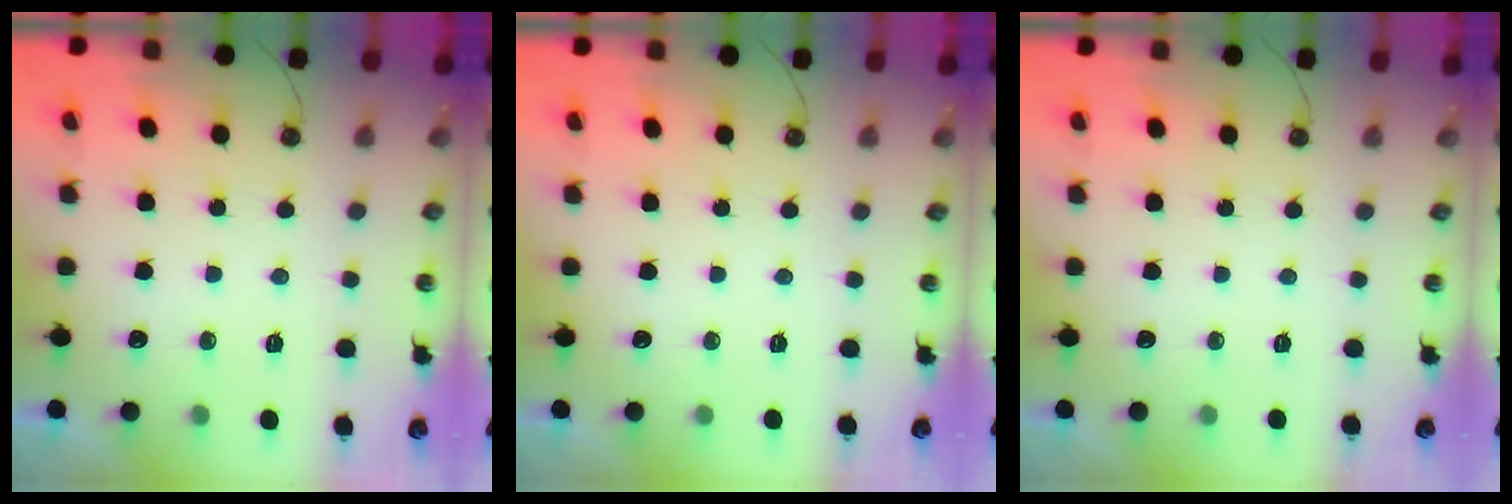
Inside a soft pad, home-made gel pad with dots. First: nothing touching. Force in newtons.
{"total": 0.0}
{"total": 0.0}